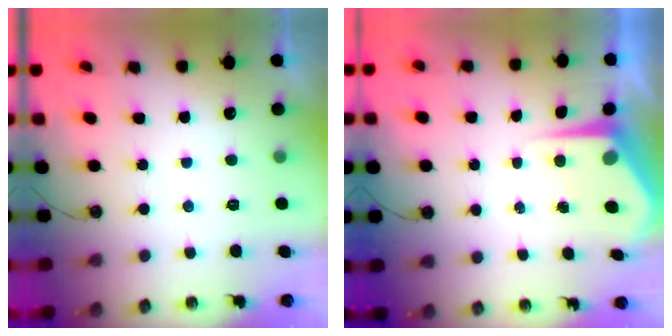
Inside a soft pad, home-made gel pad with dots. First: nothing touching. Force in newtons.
{"total": 6.6, "press": 6.6, "slide": 0.5}